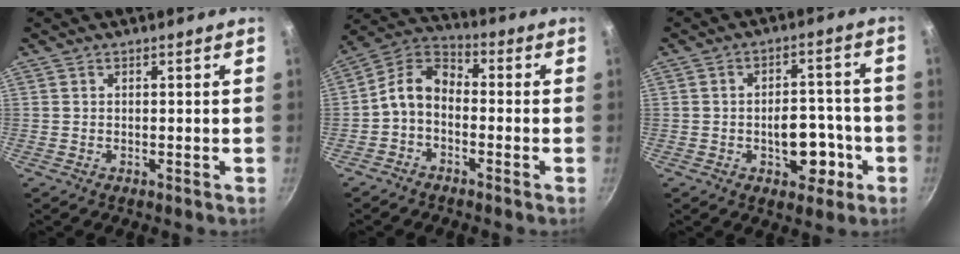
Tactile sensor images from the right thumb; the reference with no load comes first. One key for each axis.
{"total": 7.7, "fx": -2.1, "fy": 5.1, "fz": 5.4, "tx": -0.101, "ty": 0.046, "tz": -0.059}
{"total": 9.3, "fx": -3.0, "fy": 5.8, "fz": 6.7, "tx": -0.054, "ty": 0.025, "tz": -0.036}